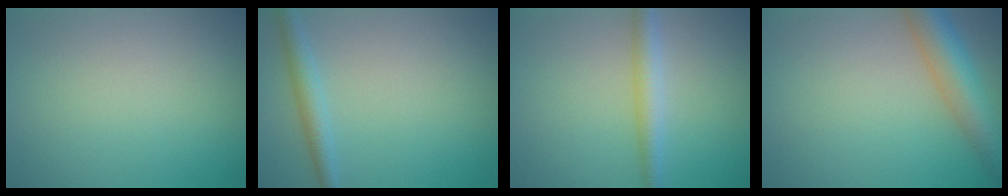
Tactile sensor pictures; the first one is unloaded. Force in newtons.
{"total": 2.3, "press": 2.2, "slide": 0.1}
{"total": 2.6, "press": 2.6, "slide": 0.1}
{"total": 5.8, "press": 5.8, "slide": 0.2}